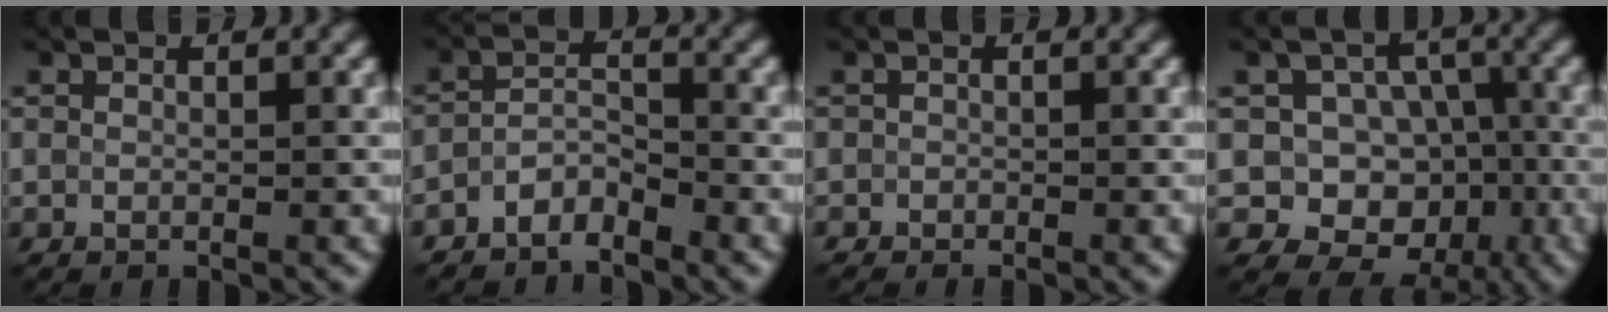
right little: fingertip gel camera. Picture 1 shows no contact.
{"total": 2.7, "force": [-2.7, 0.3, -0.1], "torque": [-0.008, 0.006, -0.048]}
{"total": 1.6, "force": [-1.5, 0.0, -0.7], "torque": [0.006, -0.012, -0.019]}
{"total": 8.8, "force": [-3.4, 7.7, 2.6], "torque": [-0.005, 0.019, -0.060]}